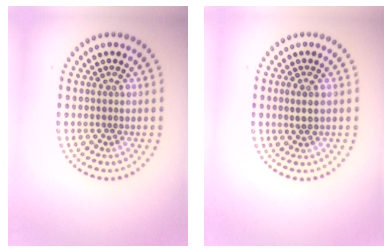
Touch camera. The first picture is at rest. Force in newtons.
{"total": 1.2, "press": 1.0, "slide": 0.5}